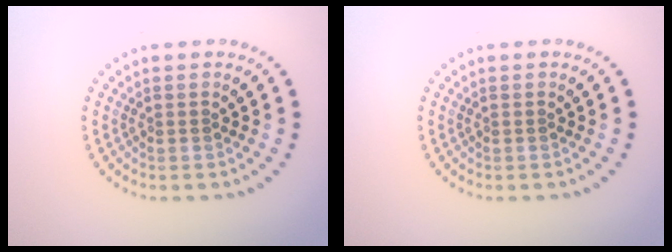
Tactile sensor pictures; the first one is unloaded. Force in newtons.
{"total": 0.0}